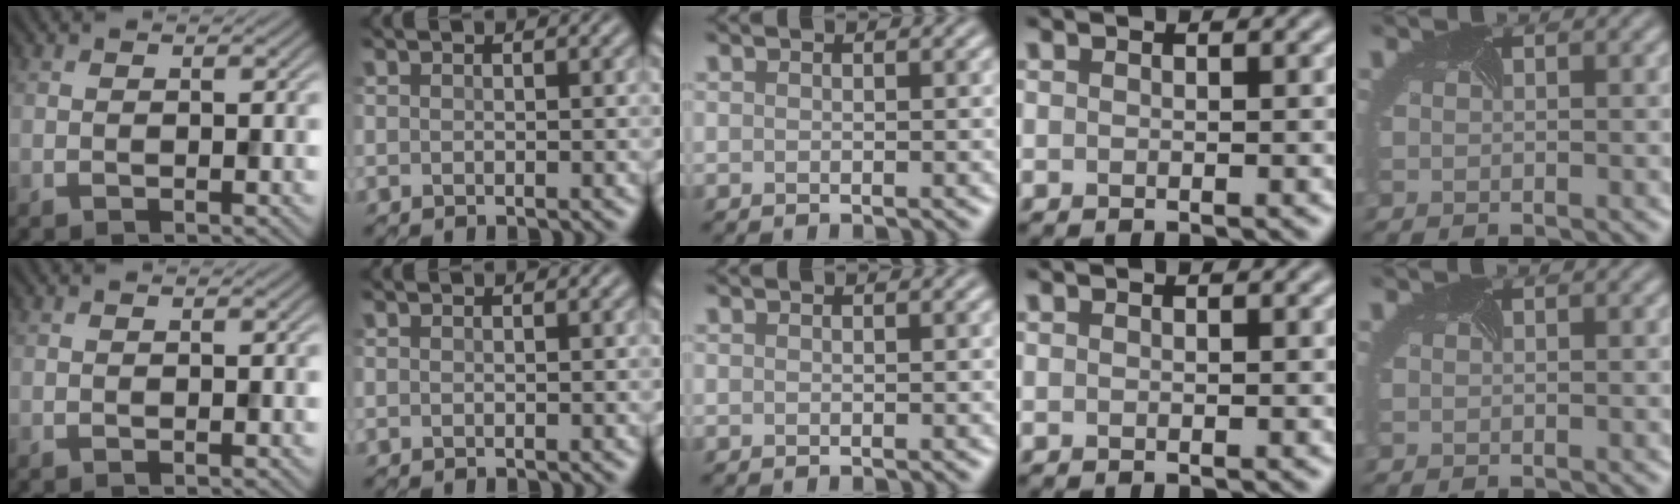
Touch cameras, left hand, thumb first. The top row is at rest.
{}